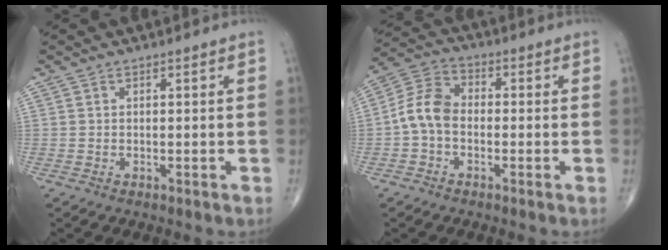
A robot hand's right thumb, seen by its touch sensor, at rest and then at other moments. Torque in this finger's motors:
{"motor_torque": [1.29, 1.19, 0.65, -0.52, 0.07]}